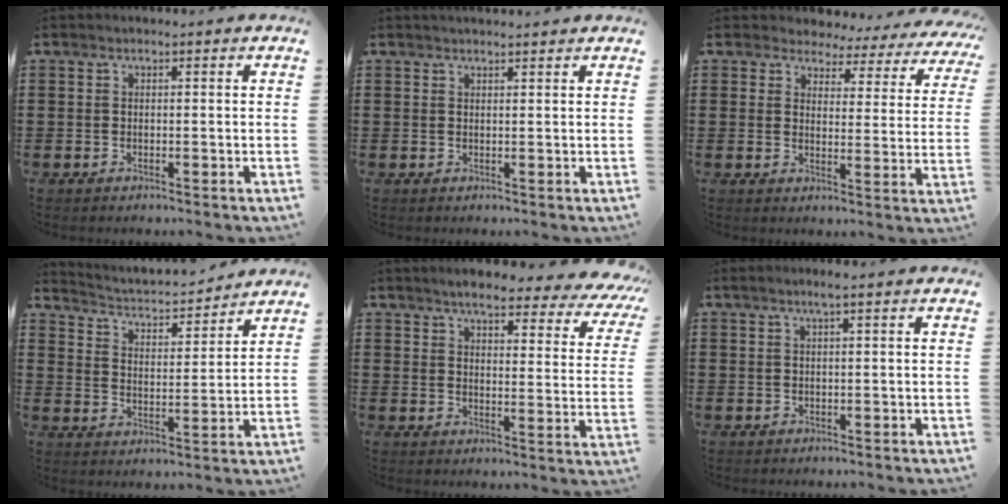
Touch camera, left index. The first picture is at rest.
{"total": 1.0, "force": [0.9, -0.1, 0.3], "torque": [-0.006, -0.001, 0.017]}
{"total": 3.6, "force": [3.4, 1.1, 0.4], "torque": [-0.031, -0.025, 0.055]}
{"total": 2.8, "force": [2.7, 0.1, 0.6], "torque": [-0.030, -0.029, 0.036]}
{"total": 5.6, "force": [5.0, 0.4, 2.6], "torque": [-0.055, -0.035, 0.080]}
{"total": 2.0, "force": [0.9, -0.3, 1.8], "torque": [-0.035, -0.002, 0.014]}